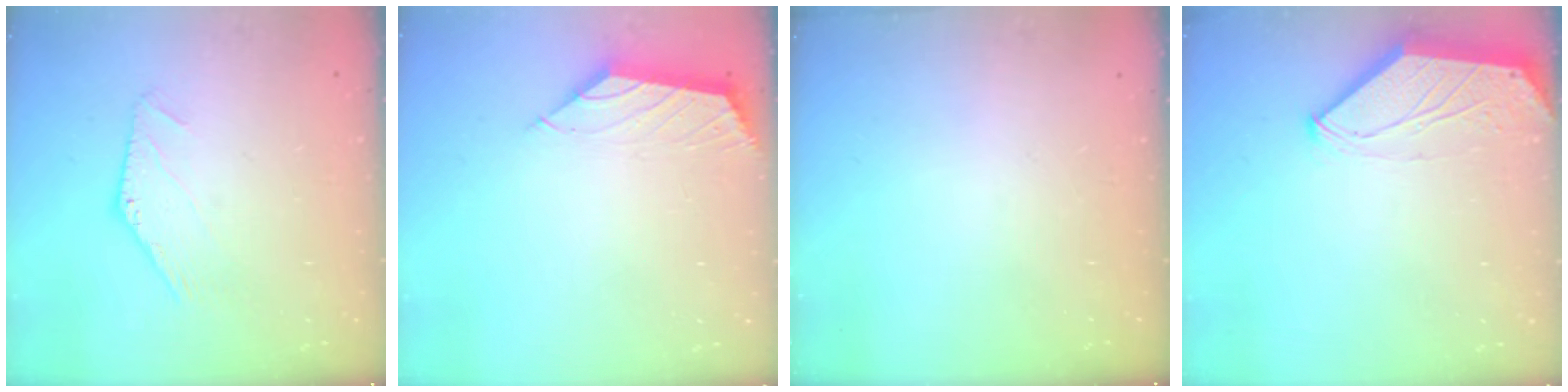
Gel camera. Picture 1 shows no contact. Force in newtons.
{"total": 2.0, "press": 1.9, "slide": 0.3}
{"total": 0.0}
{"total": 0.0}